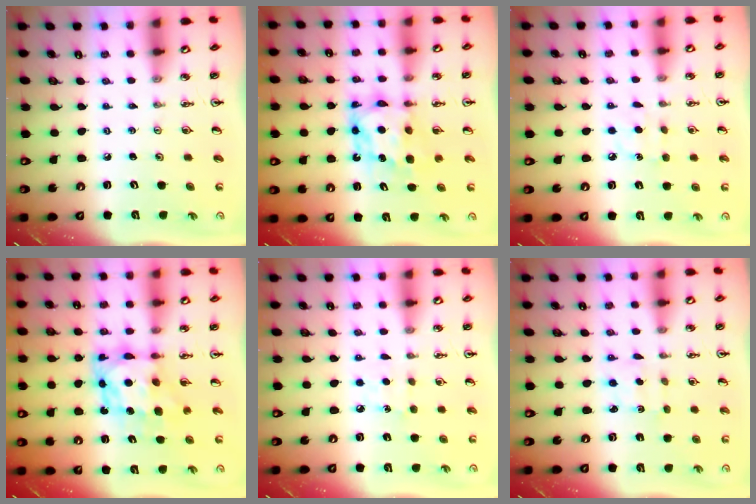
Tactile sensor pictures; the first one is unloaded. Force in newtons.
{"total": 7.4, "press": 7.4, "slide": 0.6}
{"total": 6.8, "press": 6.8, "slide": 0.6}
{"total": 8.2, "press": 8.1, "slide": 0.7}
{"total": 6.5, "press": 6.5, "slide": 0.8}
{"total": 1.8, "press": 1.6, "slide": 0.7}